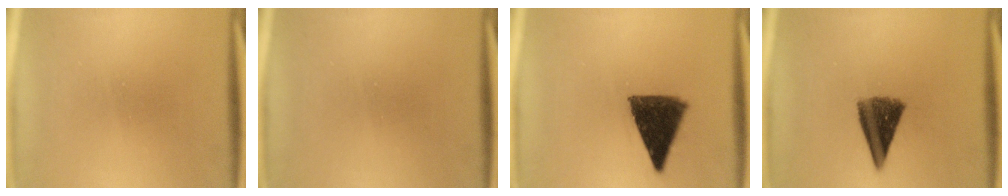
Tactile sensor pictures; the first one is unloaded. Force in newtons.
{"total": 0.0}
{"total": 9.1}
{"total": 8.5}